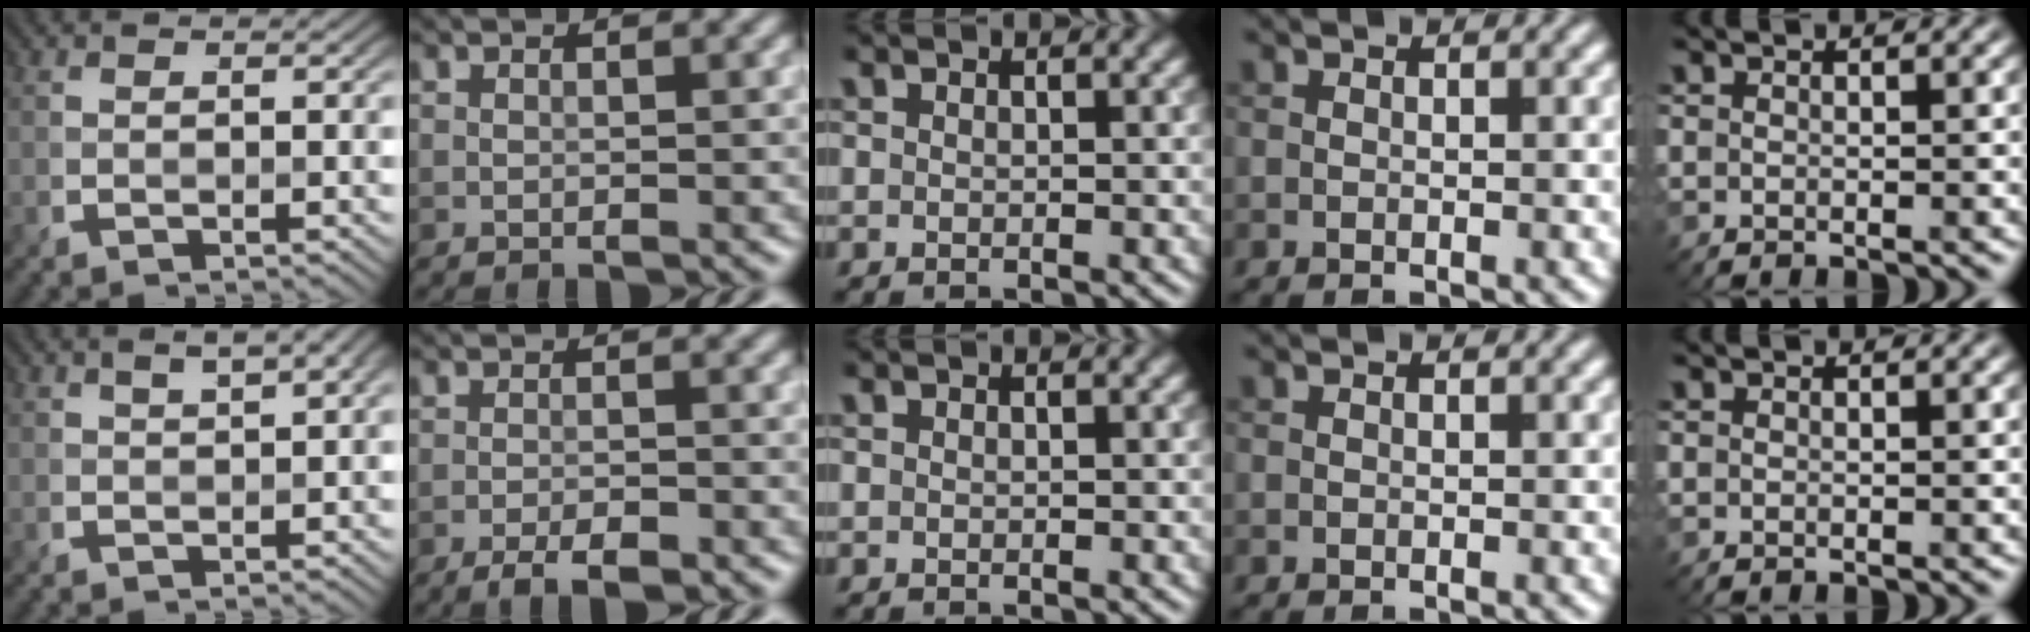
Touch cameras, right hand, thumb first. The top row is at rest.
{"thumb": {"total": 4.3, "force": [1.9, 1.4, 3.6], "torque": [-0.068, 0.012, 0.034]}, "index": {"total": 2.7, "force": [-1.9, 0.8, 1.8], "torque": [-0.032, 0.000, -0.035]}}